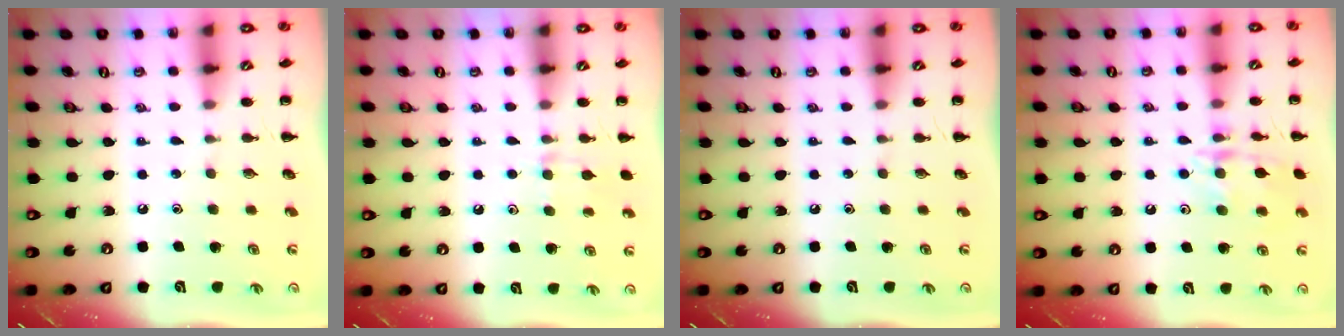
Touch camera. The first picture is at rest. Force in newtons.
{"total": 7.8, "press": 7.4, "slide": 2.5}
{"total": 0.0}
{"total": 13.3, "press": 13.3, "slide": 0.8}